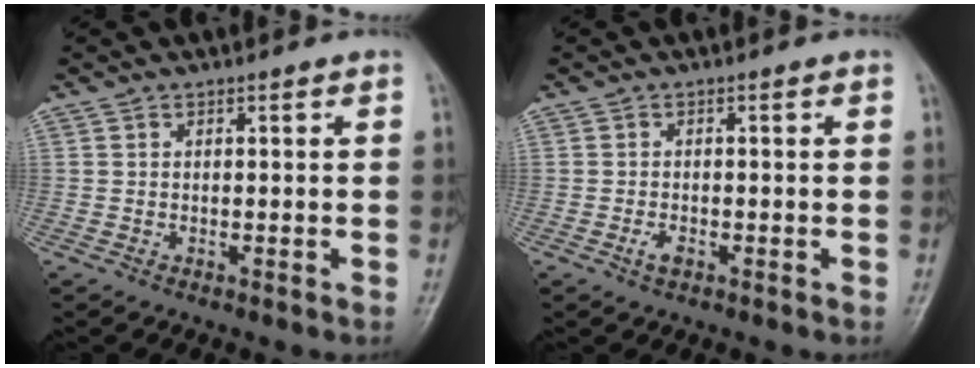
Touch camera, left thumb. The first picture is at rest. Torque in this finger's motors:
{"motor_torque": [-0.08, 0.07, 0.28, 0.14, 0.00]}